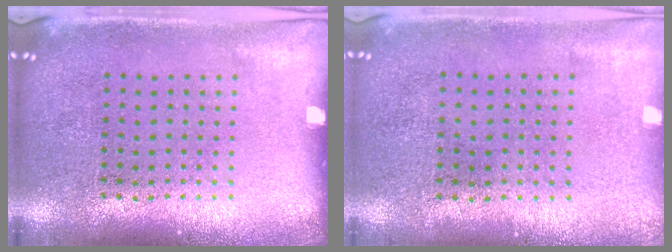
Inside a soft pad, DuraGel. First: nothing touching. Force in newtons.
{"total": 0.0}